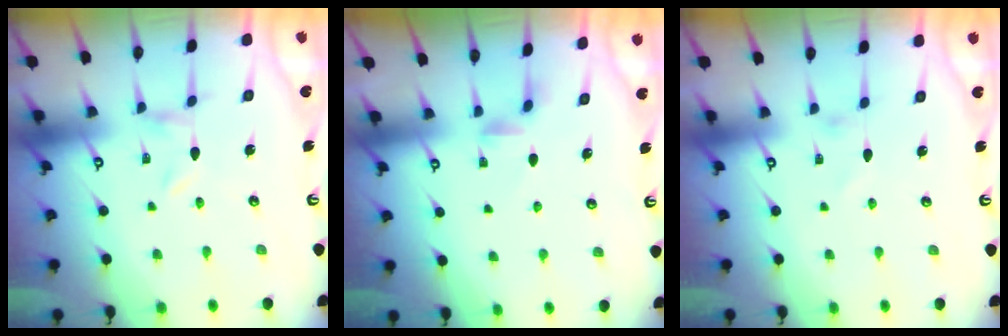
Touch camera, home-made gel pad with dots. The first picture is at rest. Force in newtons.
{"total": 2.4, "press": 2.4, "slide": 0.4}
{"total": 0.0}